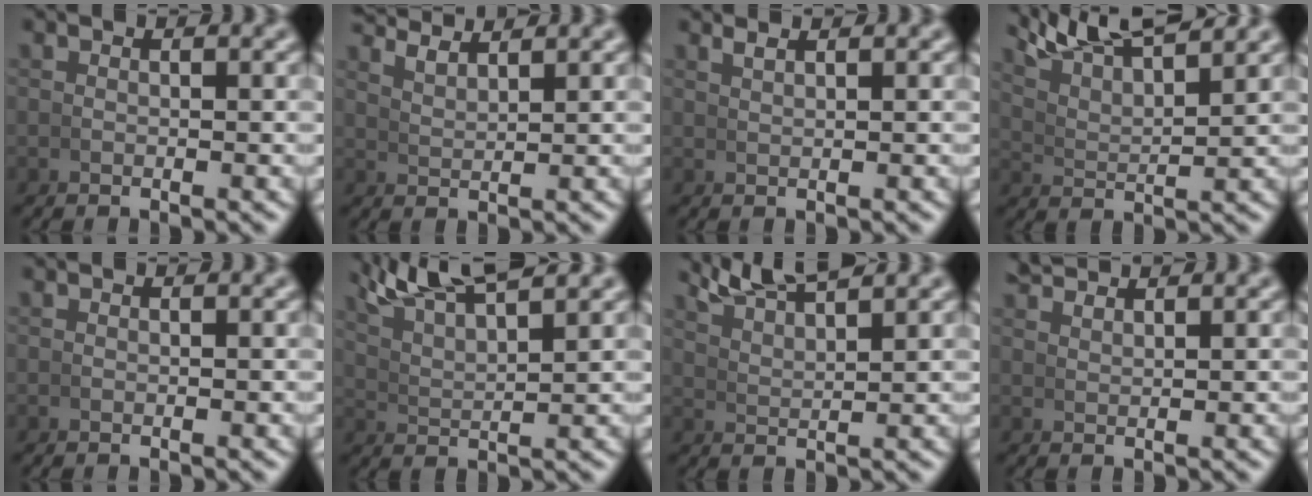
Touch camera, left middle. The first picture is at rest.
{"total": 3.3, "force": [3.1, 0.2, 1.2], "torque": [-0.020, 0.004, 0.058]}
{"total": 1.4, "force": [1.2, -0.3, 0.5], "torque": [-0.007, 0.006, 0.026]}
{"total": 7.1, "force": [6.0, 1.8, 3.4], "torque": [-0.068, 0.015, 0.099]}
{"total": 0.0}
{"total": 7.6, "force": [6.1, 2.4, 3.9], "torque": [-0.077, 0.018, 0.100]}
{"total": 5.3, "force": [4.7, 1.0, 2.3], "torque": [-0.044, 0.010, 0.084]}
{"total": 2.3, "force": [2.3, -0.3, 0.3], "torque": [-0.003, 0.005, 0.046]}